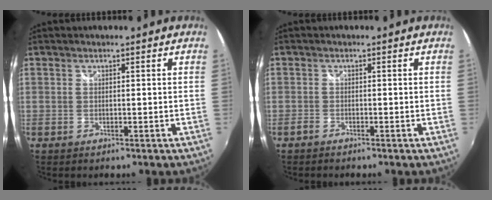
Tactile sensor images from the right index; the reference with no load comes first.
{"total": 1.2, "force": [-1.0, 0.5, 0.1], "torque": [-0.006, 0.001, -0.022]}